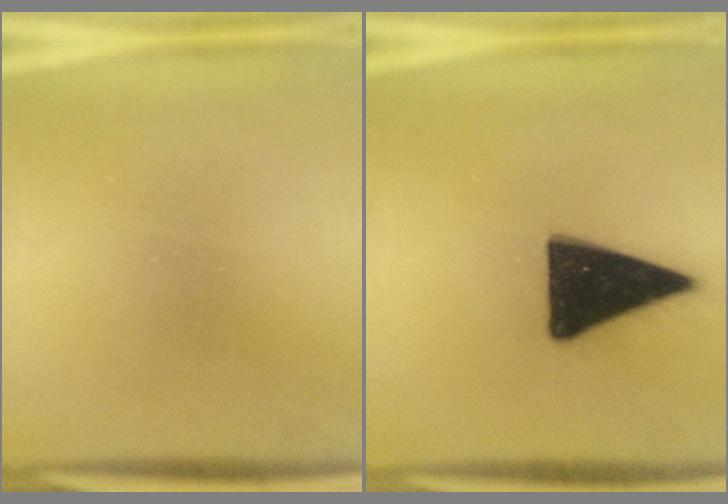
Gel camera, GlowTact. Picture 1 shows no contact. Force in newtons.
{"total": 18.3}